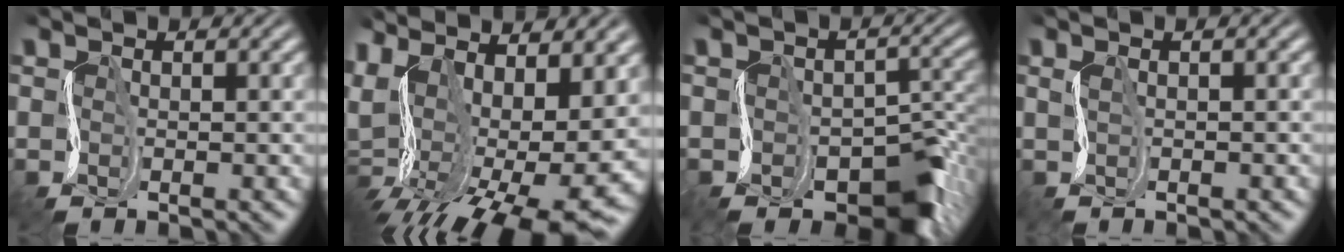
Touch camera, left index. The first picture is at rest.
{"total": 14.8, "force": [-0.7, 5.4, 13.7], "torque": [-0.218, -0.016, 0.037]}
{"total": 6.8, "force": [-4.4, 3.6, 3.8], "torque": [-0.031, -0.006, -0.070]}
{"total": 1.2, "force": [0.9, 0.0, 0.7], "torque": [-0.017, 0.010, 0.008]}